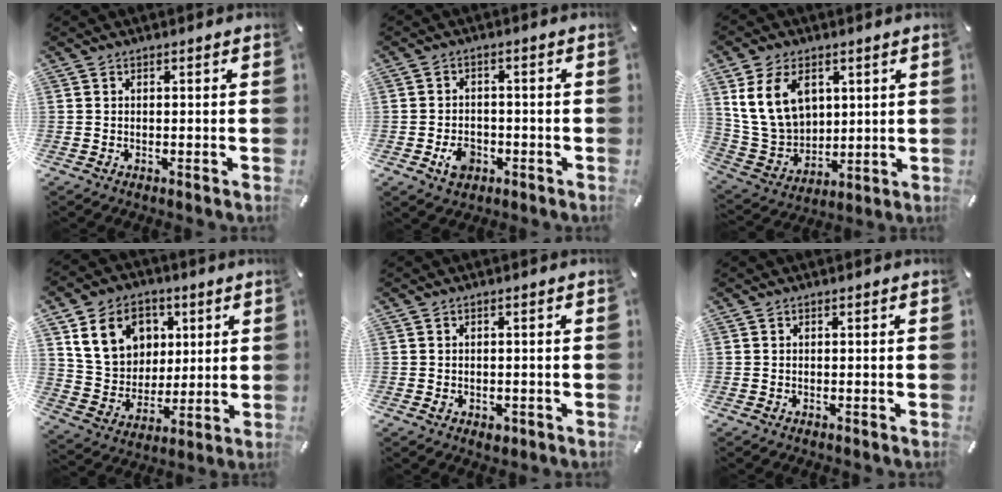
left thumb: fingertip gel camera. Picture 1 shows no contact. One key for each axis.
{"total": 5.3, "fx": -2.0, "fy": 4.1, "fz": 2.6, "tx": -0.046, "ty": 0.004, "tz": -0.037}
{"total": 13.5, "fx": 5.2, "fy": 10.4, "fz": 6.8, "tx": -0.144, "ty": -0.010, "tz": 0.102}
{"total": 14.5, "fx": 5.2, "fy": 12.3, "fz": 5.8, "tx": -0.109, "ty": -0.006, "tz": 0.106}
{"total": 1.7, "fx": -0.6, "fy": 1.4, "fz": 0.9, "tx": -0.007, "ty": 0.000, "tz": -0.012}
{"total": 0.0}